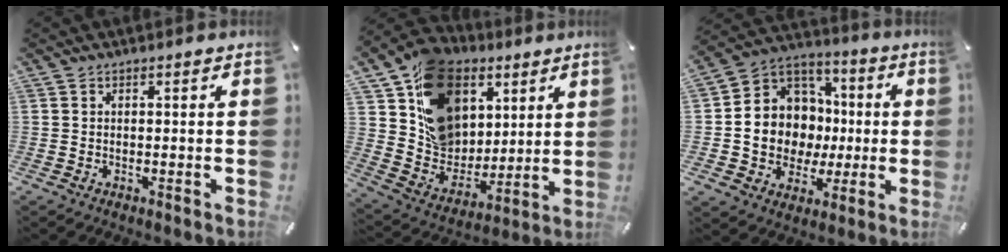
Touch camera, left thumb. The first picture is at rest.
{"total": 17.9, "force": [7.6, 14.4, 7.4], "torque": [-0.135, -0.036, 0.150]}
{"total": 13.0, "force": [-1.6, 12.2, 4.0], "torque": [-0.085, -0.010, -0.017]}